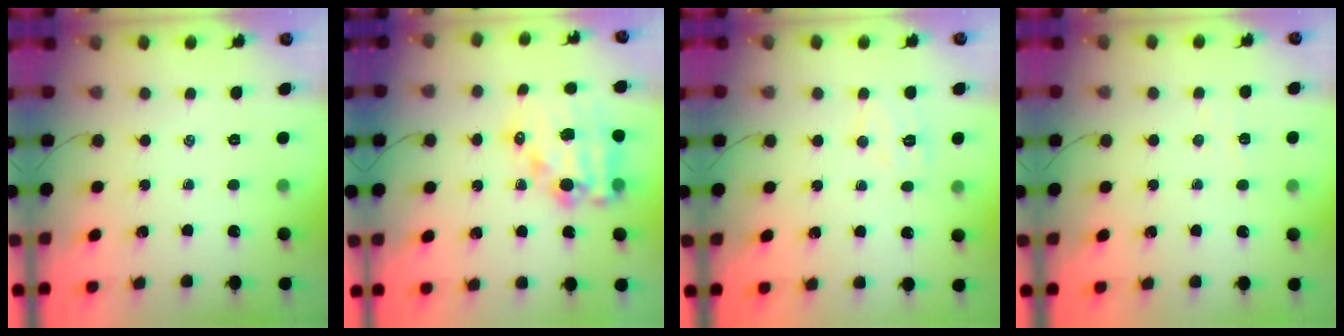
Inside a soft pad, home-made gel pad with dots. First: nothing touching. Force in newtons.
{"total": 14.8, "press": 14.5, "slide": 3.0}
{"total": 6.4, "press": 6.4, "slide": 0.9}
{"total": 2.7, "press": 2.6, "slide": 0.8}